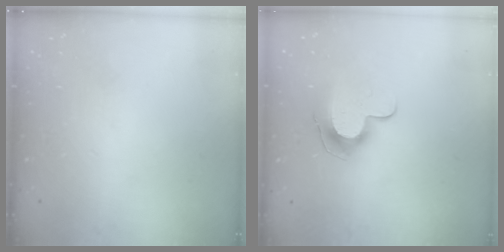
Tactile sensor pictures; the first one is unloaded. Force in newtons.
{"total": 10.6, "press": 10.6, "slide": 0.5}